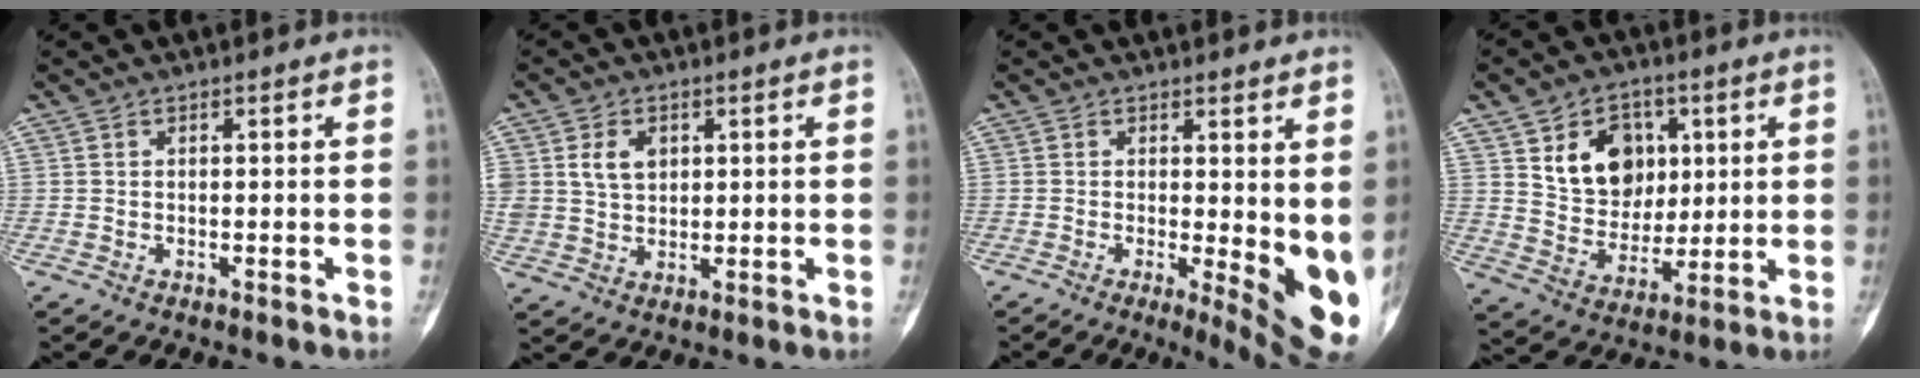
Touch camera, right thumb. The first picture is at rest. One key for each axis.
{"total": 6.1, "fx": 2.0, "fy": 4.5, "fz": 3.6, "tx": -0.049, "ty": -0.006, "tz": 0.042}
{"total": 10.6, "fx": 0.0, "fy": 3.7, "fz": 9.9, "tx": -0.120, "ty": -0.022, "tz": 0.007}
{"total": 13.2, "fx": 4.5, "fy": 10.1, "fz": 7.3, "tx": -0.070, "ty": -0.020, "tz": 0.085}